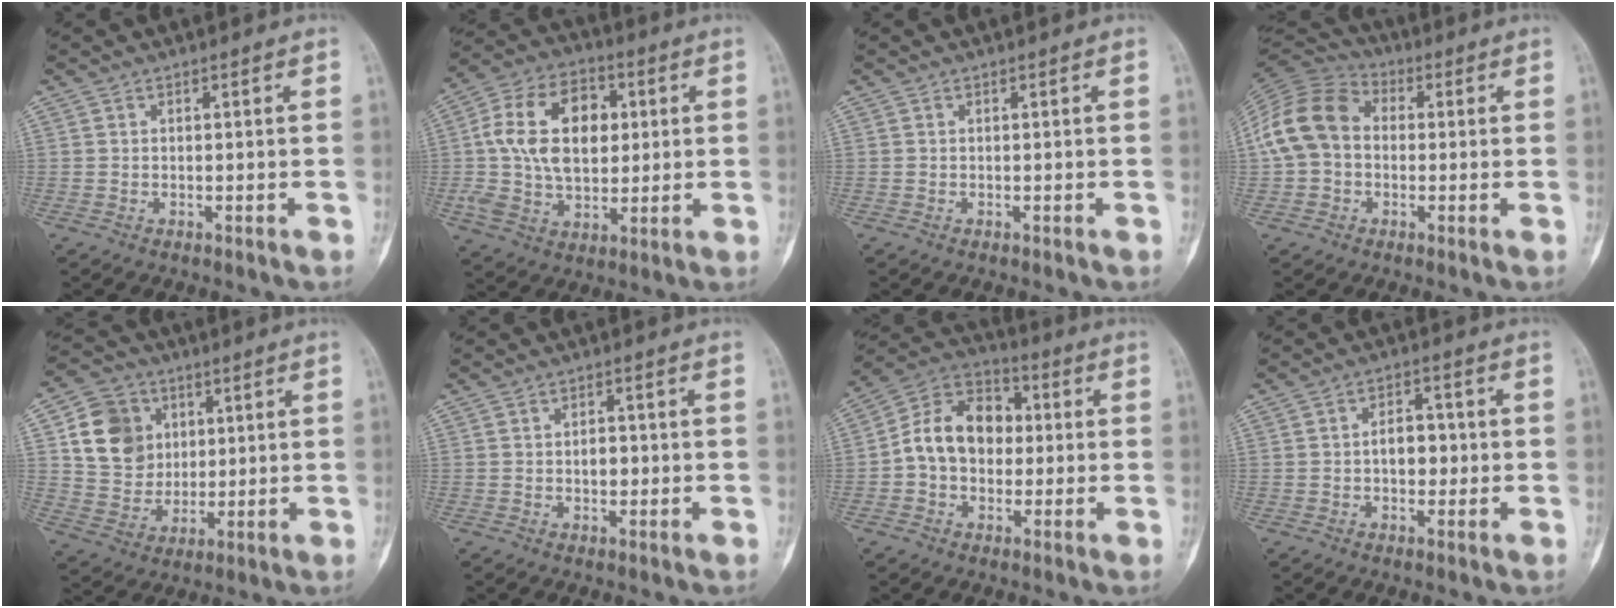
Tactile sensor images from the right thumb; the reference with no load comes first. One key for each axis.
{"total": 17.9, "fx": 2.8, "fy": 11.8, "fz": 13.1, "tx": -0.210, "ty": 0.015, "tz": 0.048}
{"total": 0.0}
{"total": 12.5, "fx": 0.3, "fy": 9.9, "fz": 7.7, "tx": -0.146, "ty": 0.035, "tz": -0.007}
{"total": 13.5, "fx": 3.7, "fy": 11.5, "fz": 5.9, "tx": -0.074, "ty": -0.007, "tz": 0.073}
{"total": 2.8, "fx": -0.2, "fy": 1.8, "fz": 2.1, "tx": -0.017, "ty": 0.002, "tz": -0.004}
{"total": 13.7, "fx": 0.2, "fy": 10.3, "fz": 9.0, "tx": -0.127, "ty": 0.037, "tz": -0.005}
{"total": 5.3, "fx": -0.3, "fy": 3.5, "fz": 3.9, "tx": -0.036, "ty": 0.013, "tz": -0.009}